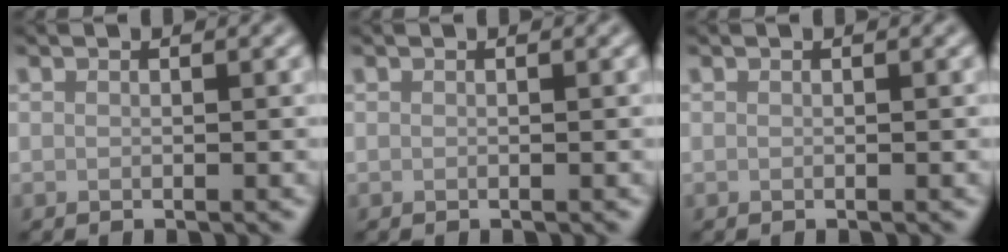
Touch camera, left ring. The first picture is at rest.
{"total": 0.0}
{"total": 0.0}